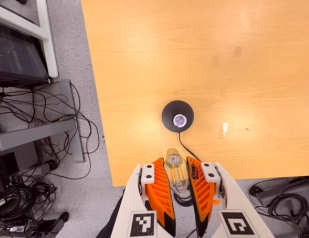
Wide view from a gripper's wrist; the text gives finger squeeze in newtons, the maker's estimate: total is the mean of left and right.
{"total": 21.2, "left": 25.5, "right": 16.9}